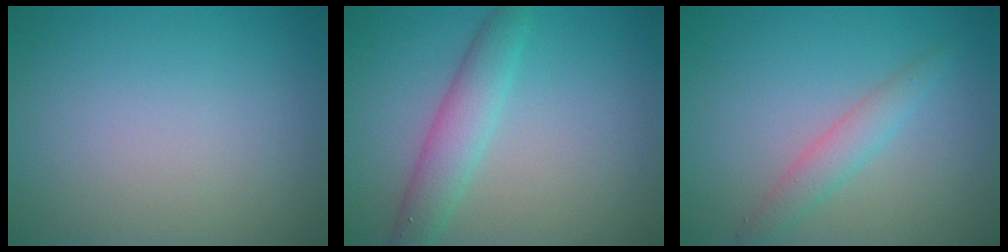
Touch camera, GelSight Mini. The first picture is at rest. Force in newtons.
{"total": 3.4, "press": 3.4, "slide": 0.1}
{"total": 2.2, "press": 2.2, "slide": 0.1}